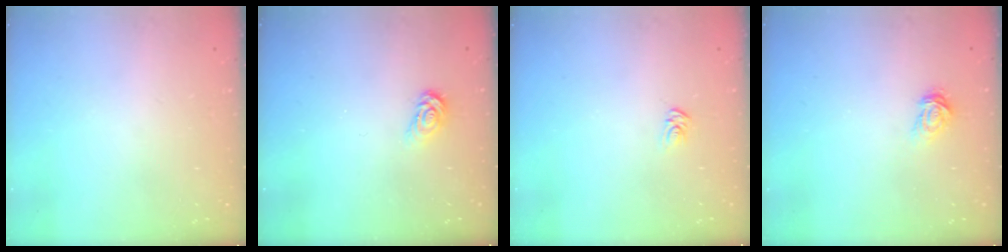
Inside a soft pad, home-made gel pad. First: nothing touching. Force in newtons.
{"total": 3.3, "press": 3.3, "slide": 0.3}
{"total": 2.5, "press": 2.5, "slide": 0.1}
{"total": 3.4, "press": 3.4, "slide": 0.3}